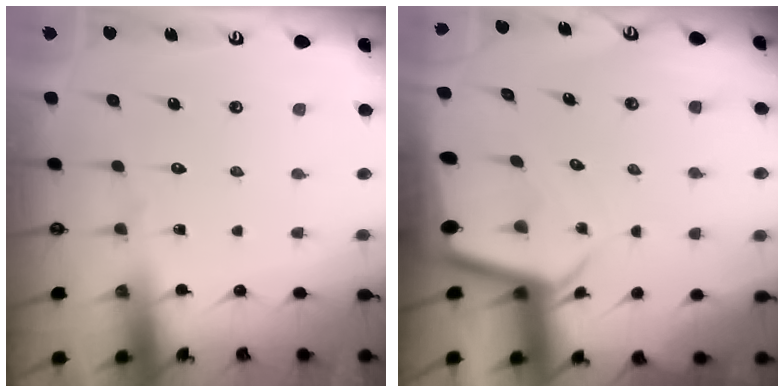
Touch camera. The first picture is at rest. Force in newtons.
{"total": 2.6, "press": 2.6, "slide": 0.1}